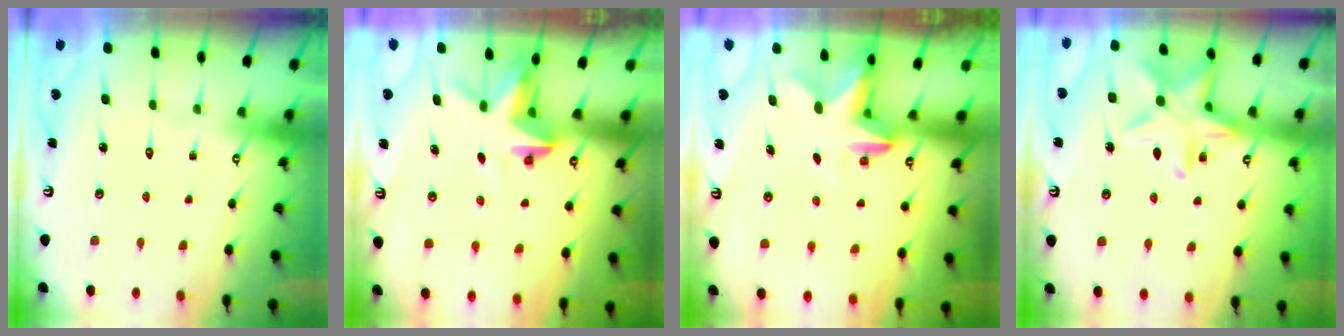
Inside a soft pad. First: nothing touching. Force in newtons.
{"total": 3.2, "press": 3.2, "slide": 0.2}
{"total": 2.5, "press": 2.5, "slide": 0.5}
{"total": 15.6, "press": 15.6, "slide": 0.9}